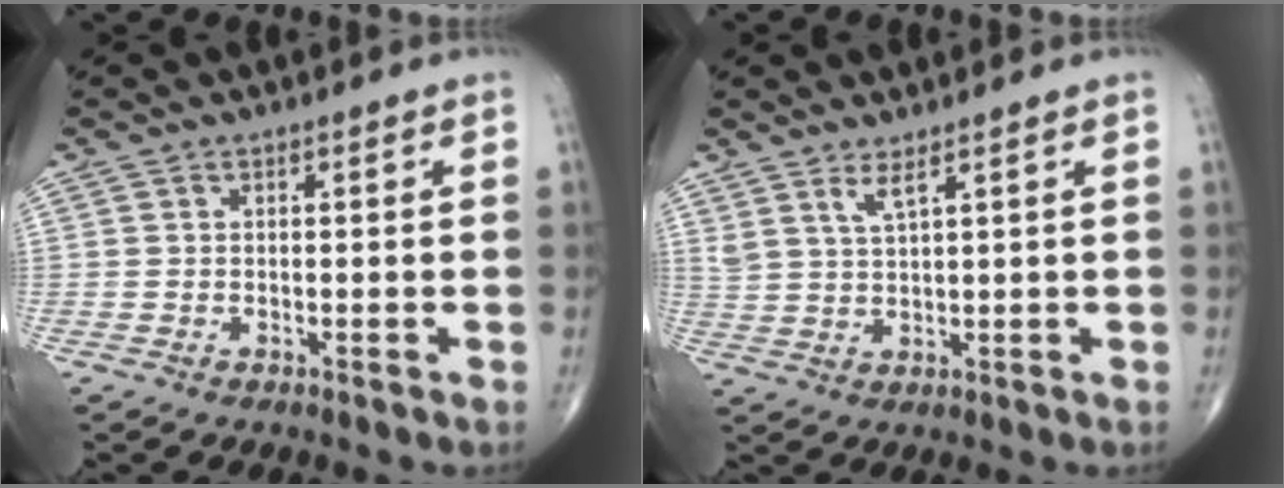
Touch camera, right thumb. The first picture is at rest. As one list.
[{"total": 3.3, "force": [2.3, 0.4, 2.3], "torque": [-0.052, -0.021, 0.052]}]